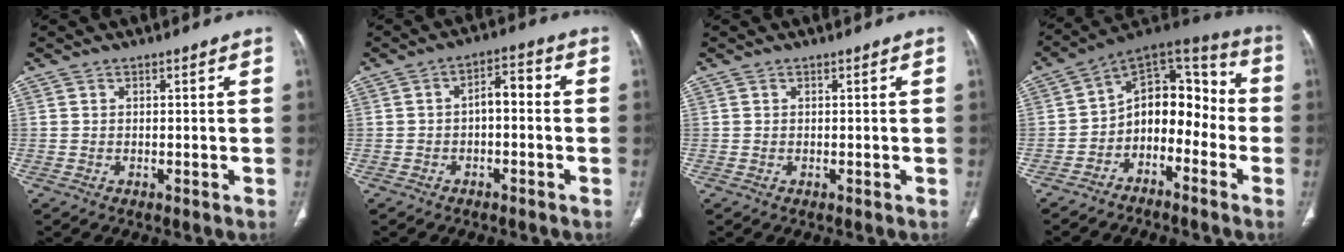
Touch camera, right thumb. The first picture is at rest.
{"total": 4.6, "force": [-0.6, 2.4, 3.9], "torque": [-0.054, 0.028, -0.018]}
{"total": 0.0}
{"total": 13.9, "force": [-4.1, 9.3, 9.5], "torque": [-0.098, 0.093, -0.081]}